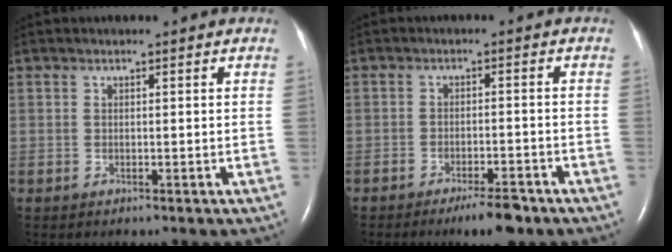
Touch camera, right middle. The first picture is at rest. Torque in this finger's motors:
{"motor_torque": [0.00, -0.11, 0.08, 0.05]}